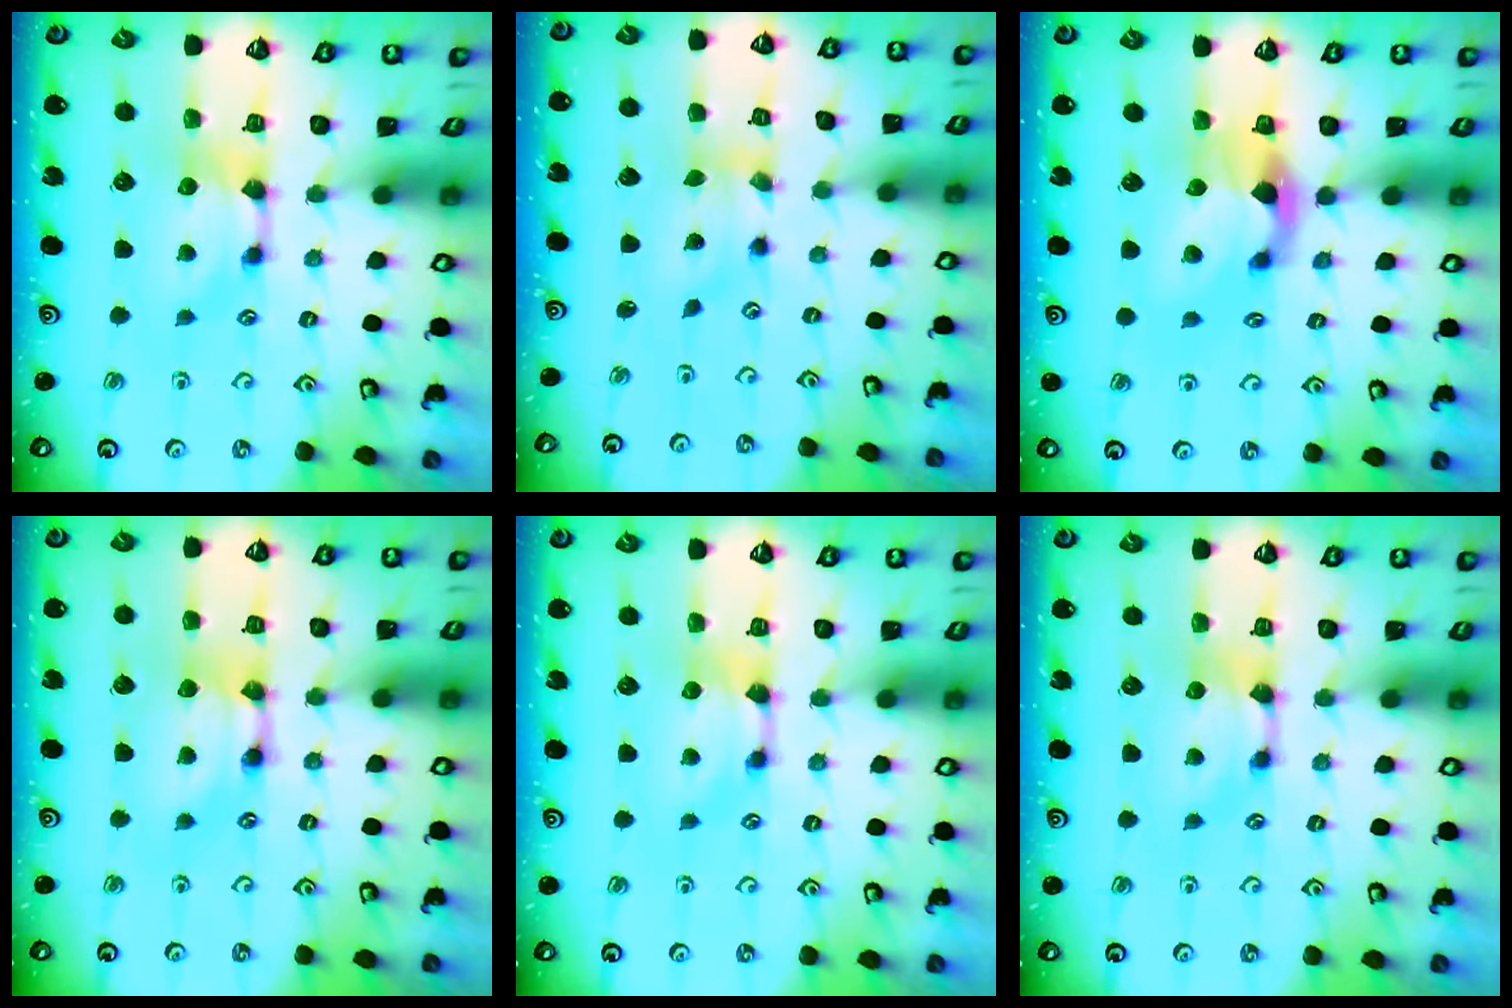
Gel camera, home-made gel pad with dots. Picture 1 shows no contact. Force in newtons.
{"total": 1.6, "press": 1.0, "slide": 1.3}
{"total": 2.5, "press": 2.1, "slide": 1.4}
{"total": 1.9, "press": 1.9, "slide": 0.1}
{"total": 0.0}
{"total": 0.0}